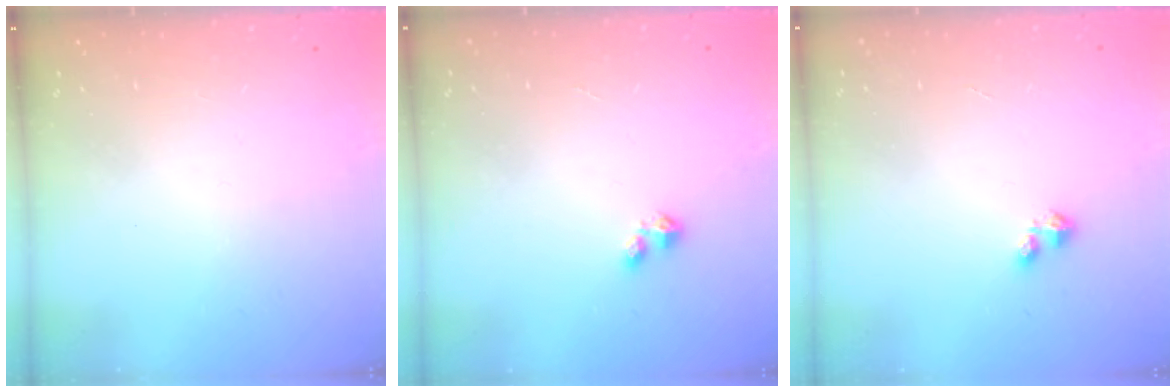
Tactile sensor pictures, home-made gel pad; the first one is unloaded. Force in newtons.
{"total": 2.7, "press": 2.7, "slide": 0.4}
{"total": 1.6, "press": 1.6, "slide": 0.3}